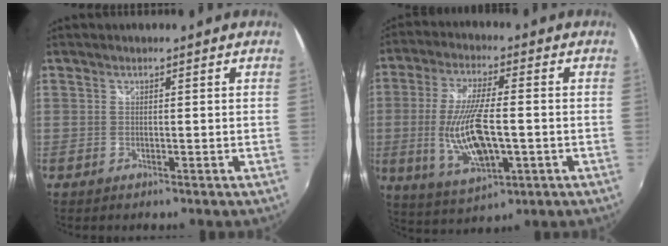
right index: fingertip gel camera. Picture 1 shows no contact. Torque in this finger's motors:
{"motor_torque": [0.80, -0.50, 0.56, 0.17]}